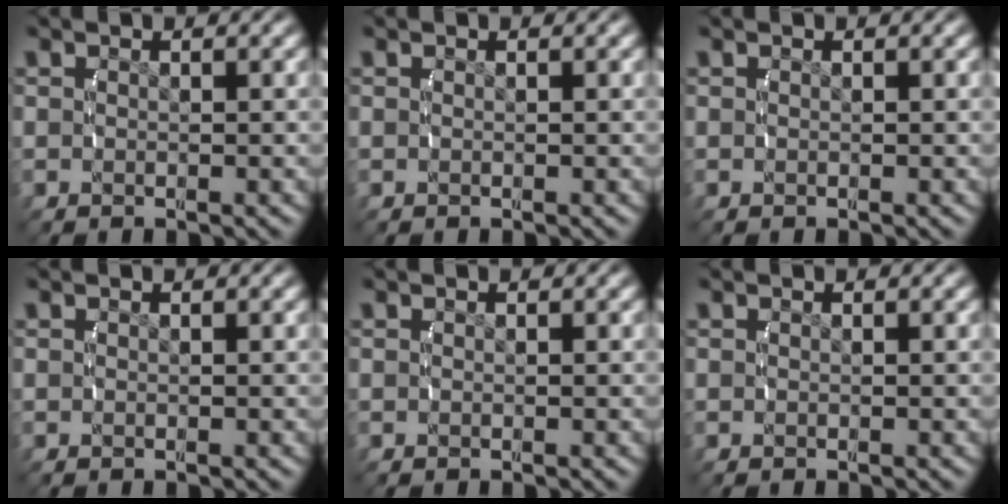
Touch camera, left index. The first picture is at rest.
{"total": 0.0}
{"total": 0.0}
{"total": 0.0}
{"total": 0.0}
{"total": 0.0}